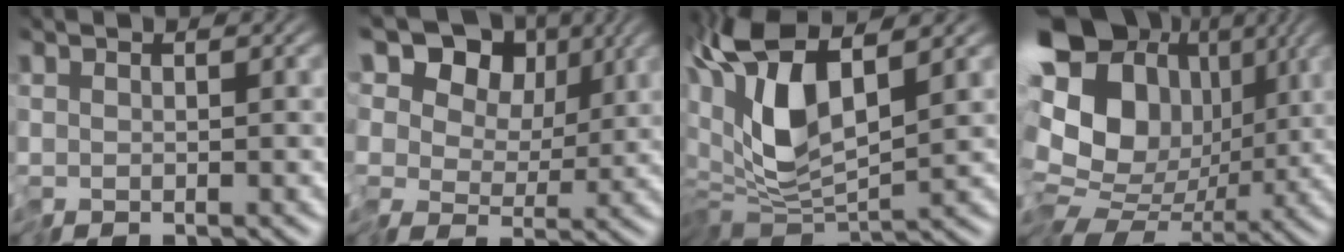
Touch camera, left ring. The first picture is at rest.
{"total": 9.6, "force": [3.8, 7.2, 5.1], "torque": [-0.093, 0.034, 0.036]}
{"total": 9.3, "force": [1.9, 3.8, 8.2], "torque": [-0.190, -0.005, 0.035]}
{"total": 18.5, "force": [2.8, 14.9, 10.7], "torque": [-0.175, 0.026, 0.017]}